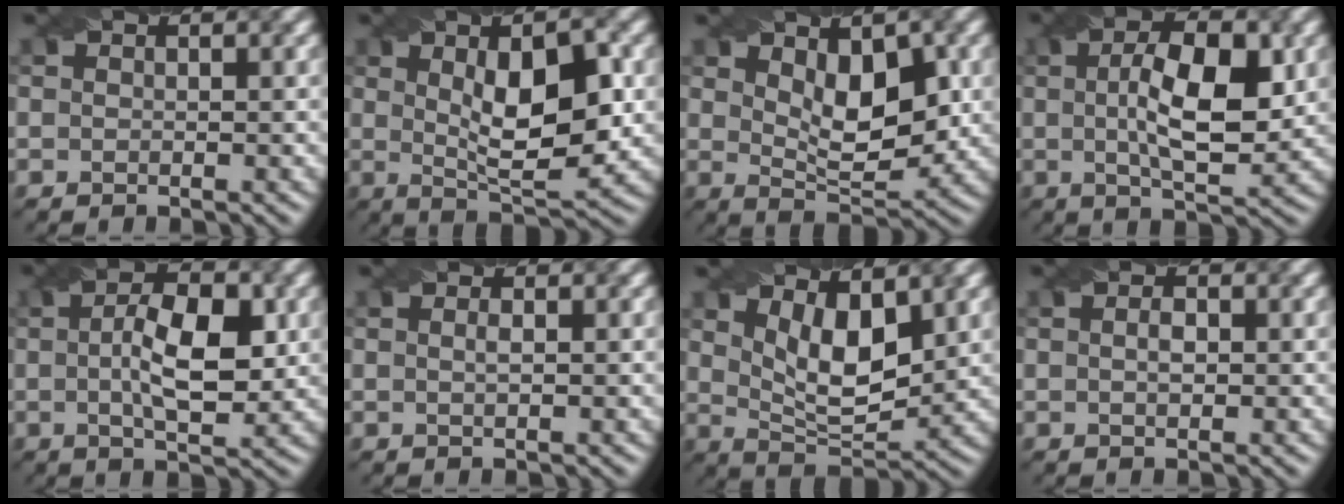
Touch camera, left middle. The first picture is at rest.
{"total": 8.7, "force": [1.1, 2.9, 8.2], "torque": [-0.124, 0.006, 0.018]}
{"total": 6.2, "force": [1.5, 2.9, 5.3], "torque": [-0.083, -0.004, 0.030]}
{"total": 8.1, "force": [1.0, 2.9, 7.5], "torque": [-0.123, 0.007, 0.015]}
{"total": 6.7, "force": [0.5, 2.6, 6.2], "torque": [-0.100, 0.005, 0.007]}
{"total": 0.7, "force": [0.1, 0.2, 0.7], "torque": [-0.012, 0.001, 0.000]}
{"total": 5.7, "force": [2.2, 2.5, 4.6], "torque": [-0.087, -0.013, 0.041]}
{"total": 1.1, "force": [0.0, 0.5, 1.0], "torque": [-0.016, -0.001, 0.002]}